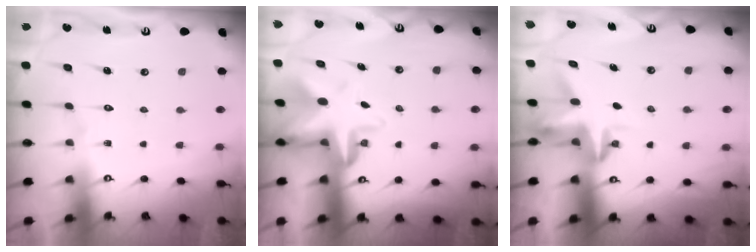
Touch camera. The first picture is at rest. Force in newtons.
{"total": 6.7, "press": 6.5, "slide": 1.5}
{"total": 3.4, "press": 3.3, "slide": 0.4}